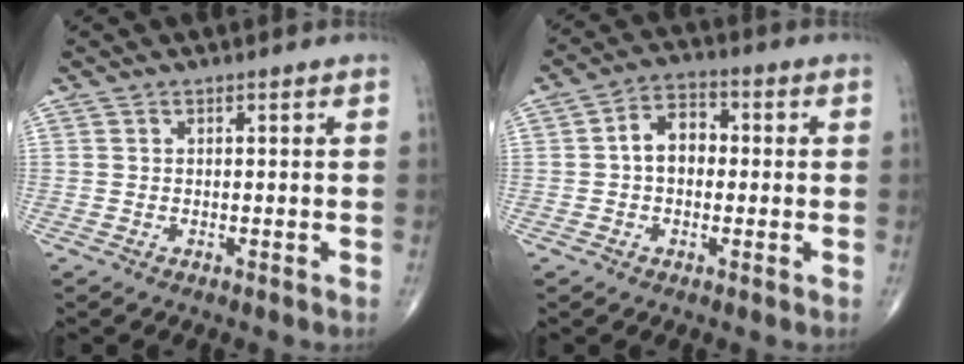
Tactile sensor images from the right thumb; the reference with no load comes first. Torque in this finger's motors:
{"motor_torque": [0.11, 0.13, 0.40, -0.21, 0.02]}